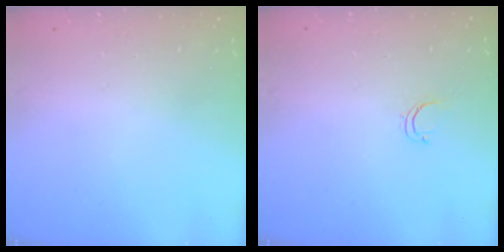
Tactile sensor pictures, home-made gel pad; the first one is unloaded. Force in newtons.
{"total": 3.5, "press": 3.5, "slide": 0.5}